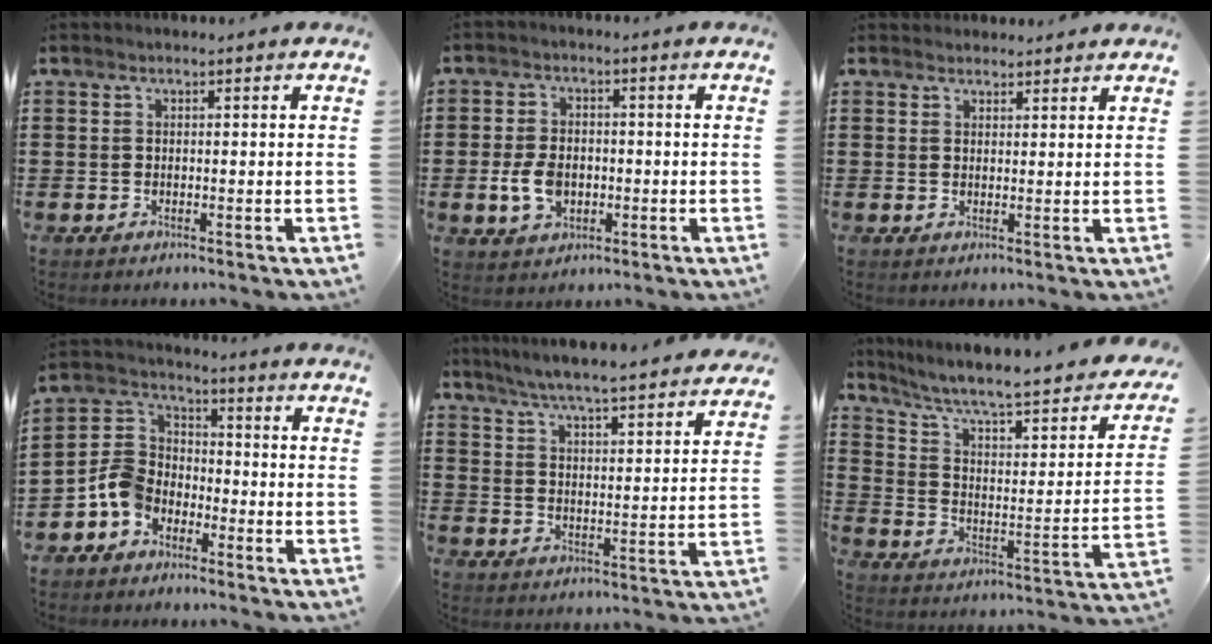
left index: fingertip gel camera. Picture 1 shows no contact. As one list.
[{"total": 5.7, "force": [-1.2, 3.7, 4.1], "torque": [-0.102, -0.001, -0.028]}, {"total": 1.9, "force": [1.9, 0.5, 0.0], "torque": [-0.004, 0.001, 0.037]}, {"total": 6.1, "force": [-3.8, 4.4, 2.0], "torque": [-0.079, 0.007, -0.084]}, {"total": 5.5, "force": [5.3, -0.5, 1.6], "torque": [-0.054, -0.039, 0.089]}, {"total": 6.2, "force": [4.6, 0.7, 4.1], "torque": [-0.102, -0.041, 0.069]}]